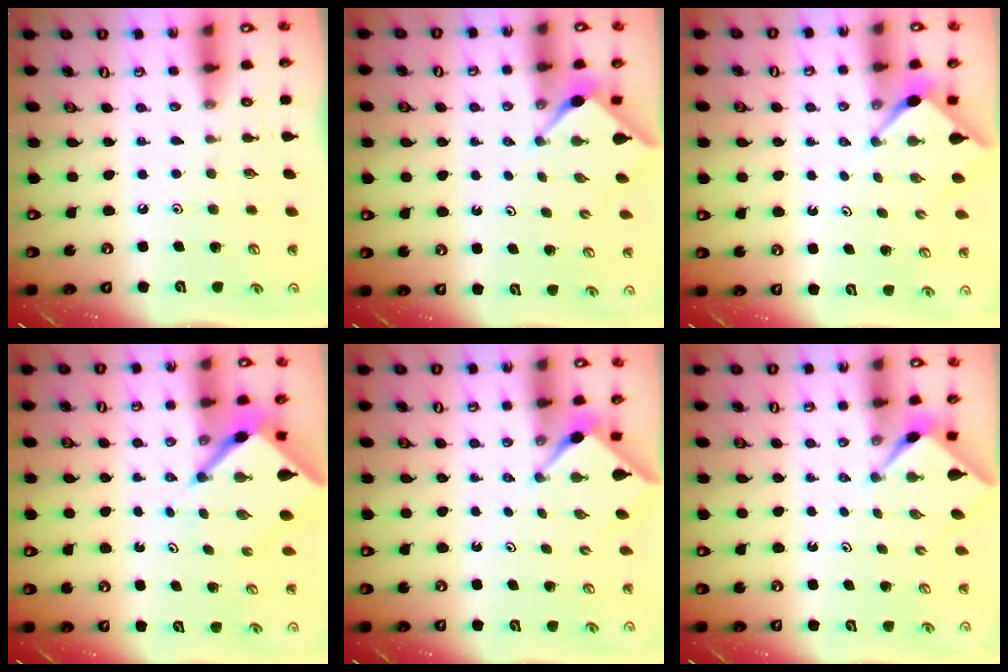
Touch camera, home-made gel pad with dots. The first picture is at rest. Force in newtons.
{"total": 3.1, "press": 3.1, "slide": 0.3}
{"total": 2.5, "press": 2.5, "slide": 0.3}
{"total": 6.4, "press": 6.4, "slide": 0.6}
{"total": 2.9, "press": 2.9, "slide": 0.2}
{"total": 2.4, "press": 2.4, "slide": 0.3}